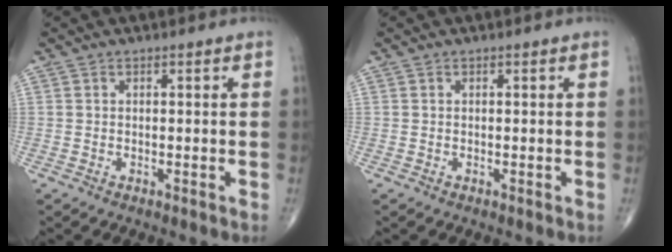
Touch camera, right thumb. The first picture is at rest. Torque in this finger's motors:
{"motor_torque": [0.03, 0.03, -0.05, 0.05, 0.00]}